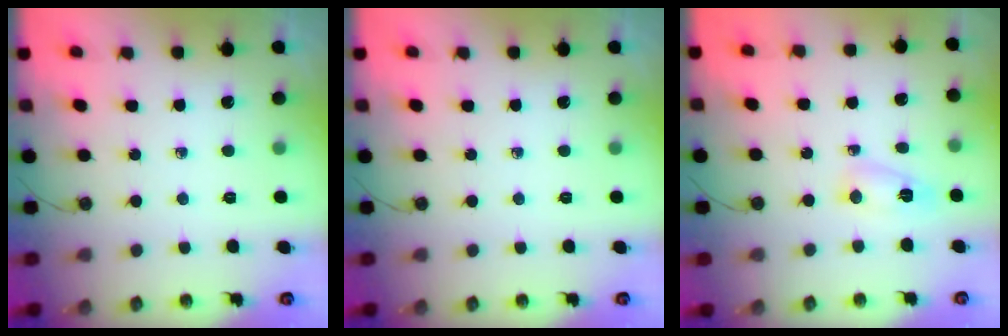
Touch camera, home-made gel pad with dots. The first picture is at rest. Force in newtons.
{"total": 0.0}
{"total": 3.6, "press": 3.6, "slide": 0.5}